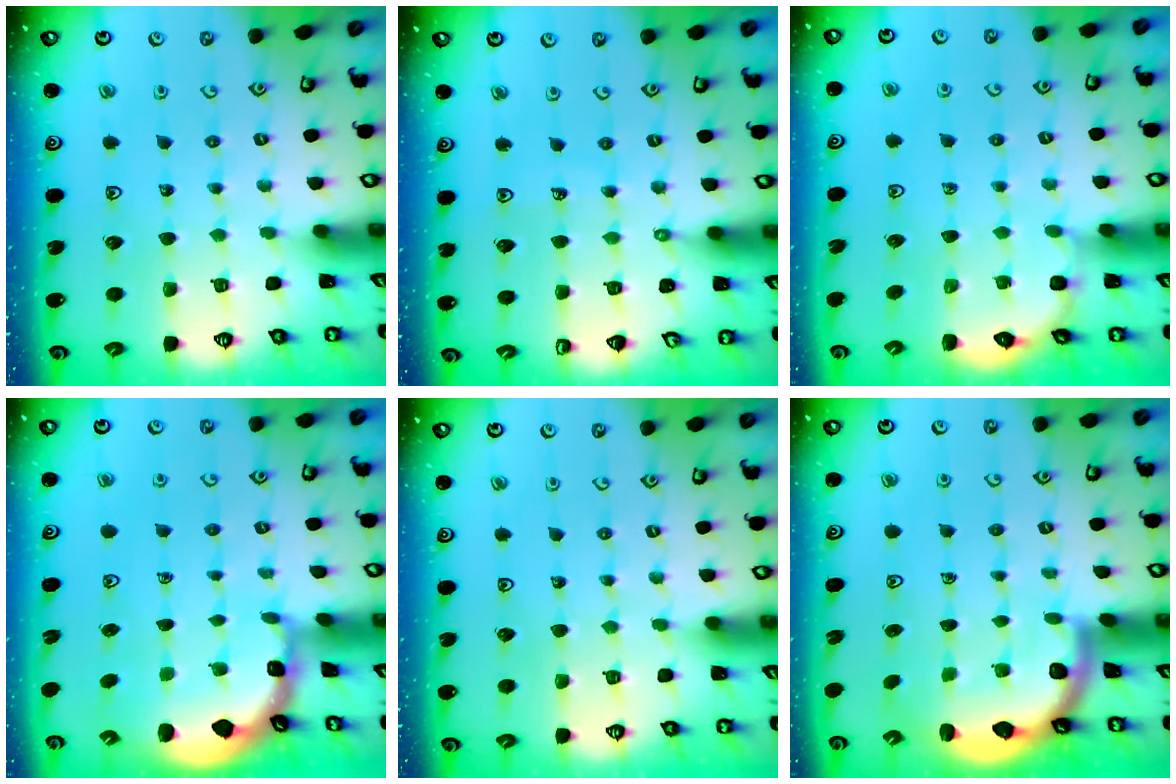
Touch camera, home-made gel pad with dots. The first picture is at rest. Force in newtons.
{"total": 4.9, "press": 4.5, "slide": 1.7}
{"total": 2.7, "press": 2.7, "slide": 0.3}
{"total": 1.2, "press": 1.1, "slide": 0.4}
{"total": 0.0}
{"total": 2.5, "press": 2.2, "slide": 1.1}